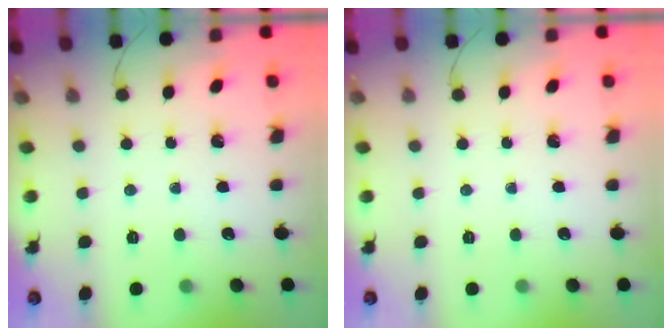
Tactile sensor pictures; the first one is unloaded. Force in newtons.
{"total": 0.0}